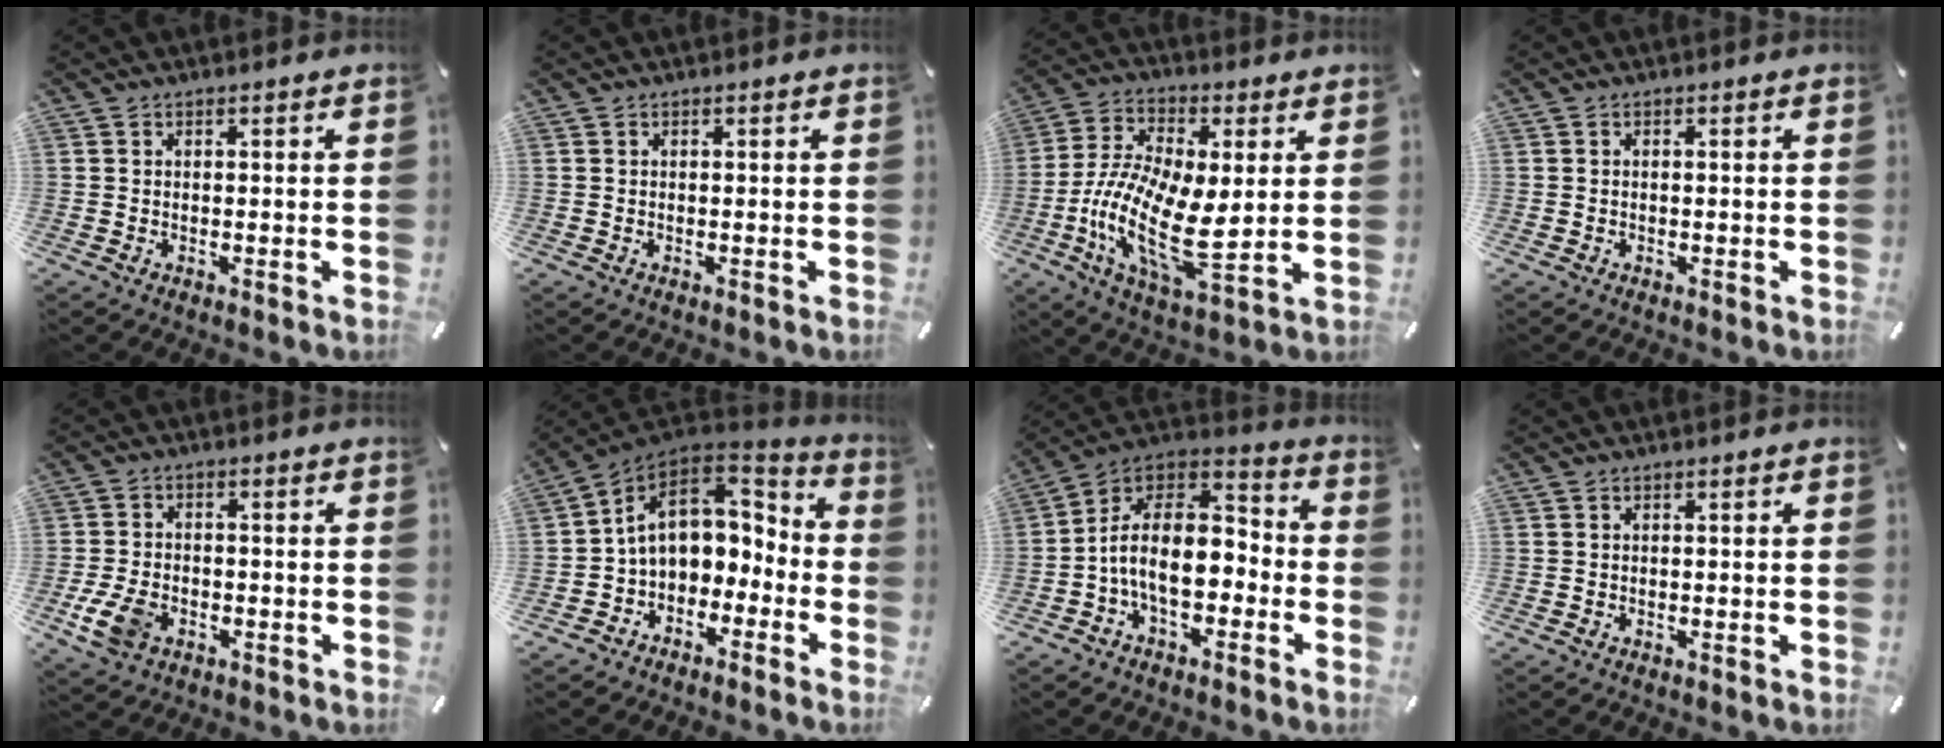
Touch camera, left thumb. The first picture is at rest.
{"total": 0.0}
{"total": 16.8, "force": [-1.8, 7.4, 15.0], "torque": [-0.323, -0.019, -0.028]}
{"total": 0.0}
{"total": 7.3, "force": [-2.9, 4.8, 4.6], "torque": [-0.110, 0.005, -0.054]}
{"total": 12.9, "force": [0.8, 9.9, 8.3], "torque": [-0.138, 0.000, 0.019]}
{"total": 13.7, "force": [-3.9, 8.6, 10.0], "torque": [-0.204, 0.007, -0.074]}
{"total": 0.0}